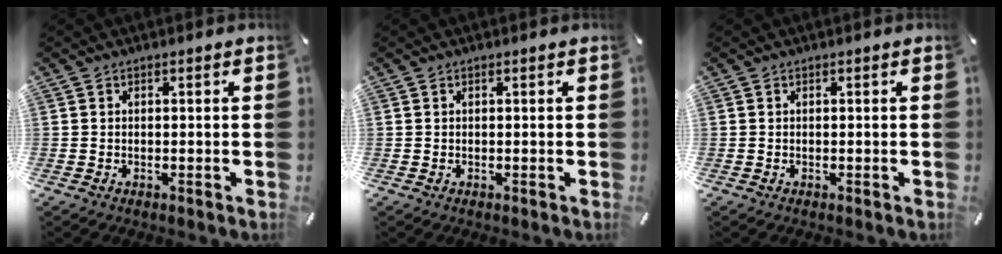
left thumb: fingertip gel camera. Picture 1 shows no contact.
{"total": 0.0}
{"total": 0.0}